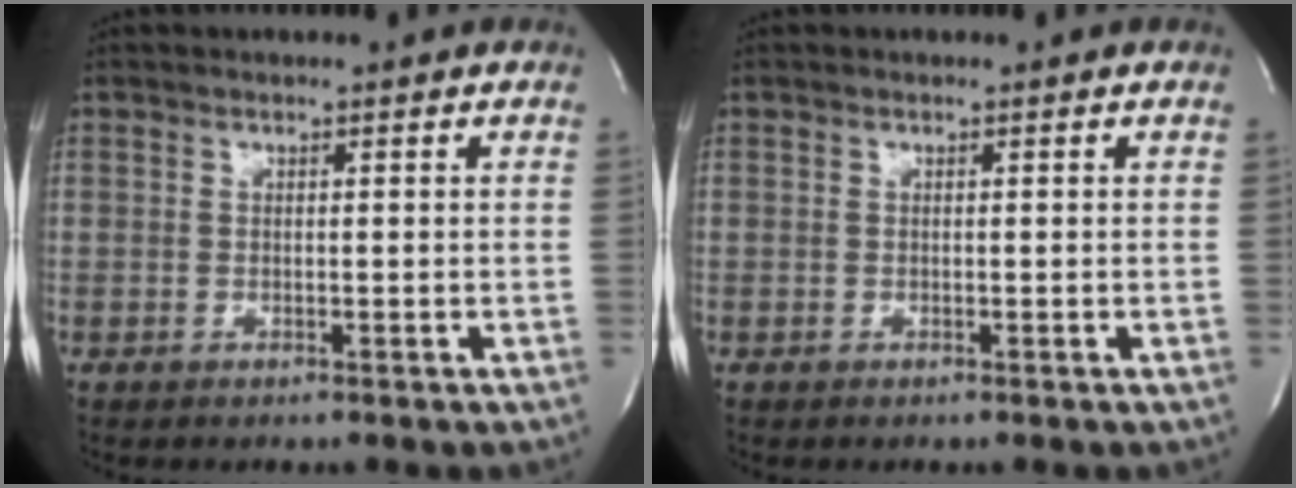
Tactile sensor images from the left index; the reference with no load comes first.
{"total": 0.0}